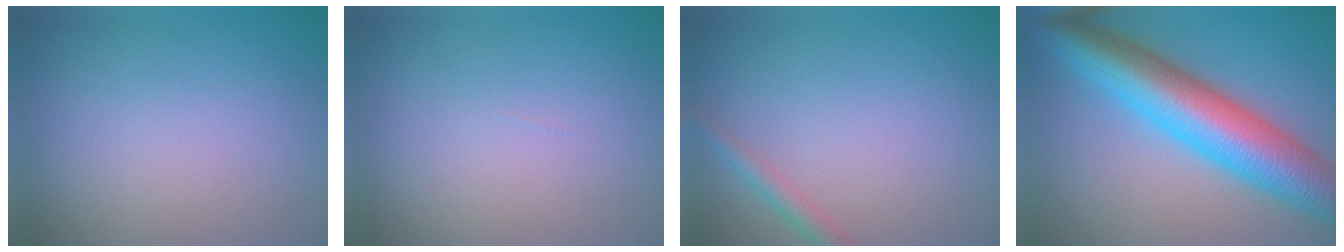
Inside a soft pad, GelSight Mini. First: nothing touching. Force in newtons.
{"total": 0.0}
{"total": 1.7, "press": 1.7, "slide": 0.1}
{"total": 11.2, "press": 11.2, "slide": 0.1}